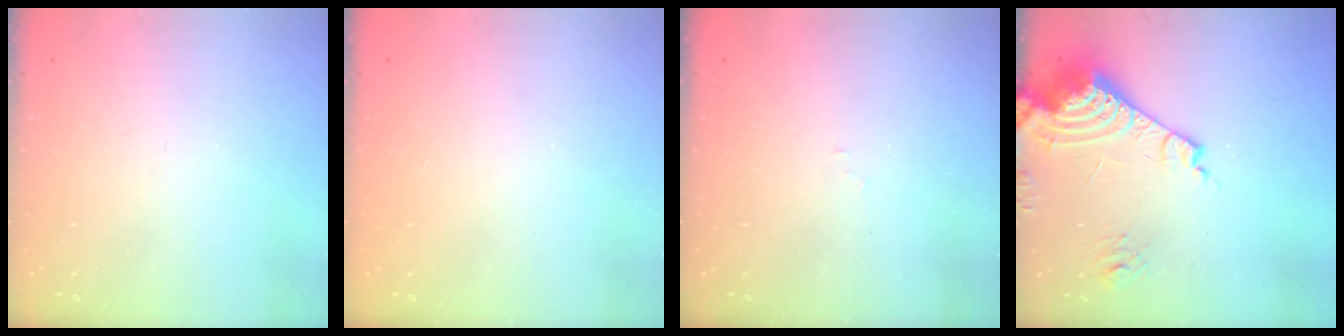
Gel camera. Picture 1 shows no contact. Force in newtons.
{"total": 1.4, "press": 1.2, "slide": 0.7}
{"total": 6.8, "press": 6.7, "slide": 0.6}
{"total": 15.2, "press": 15.0, "slide": 2.1}